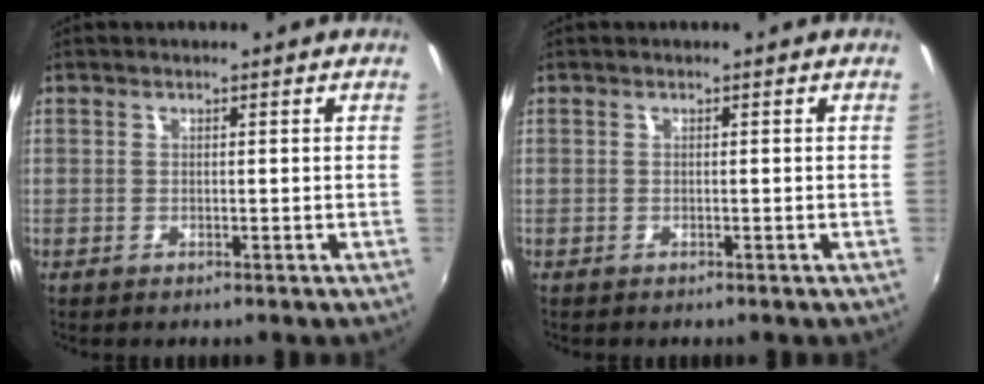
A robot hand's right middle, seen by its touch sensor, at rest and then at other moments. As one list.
[{"total": 0.0}]